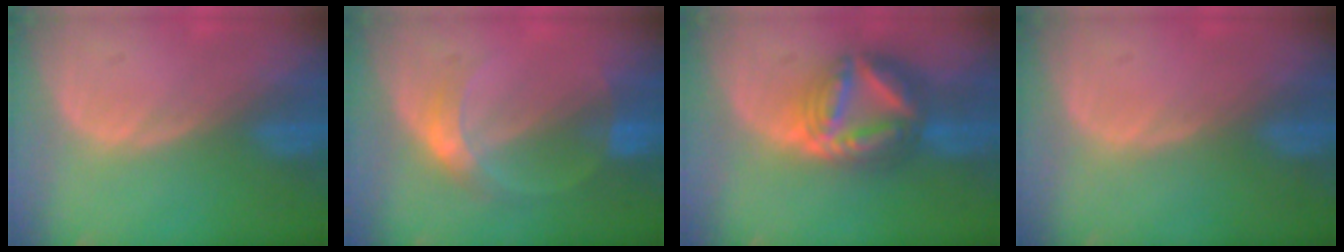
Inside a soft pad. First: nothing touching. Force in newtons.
{"total": 5.2, "press": 4.8, "slide": 1.9}
{"total": 9.0, "press": 9.0, "slide": 0.9}
{"total": 0.0}